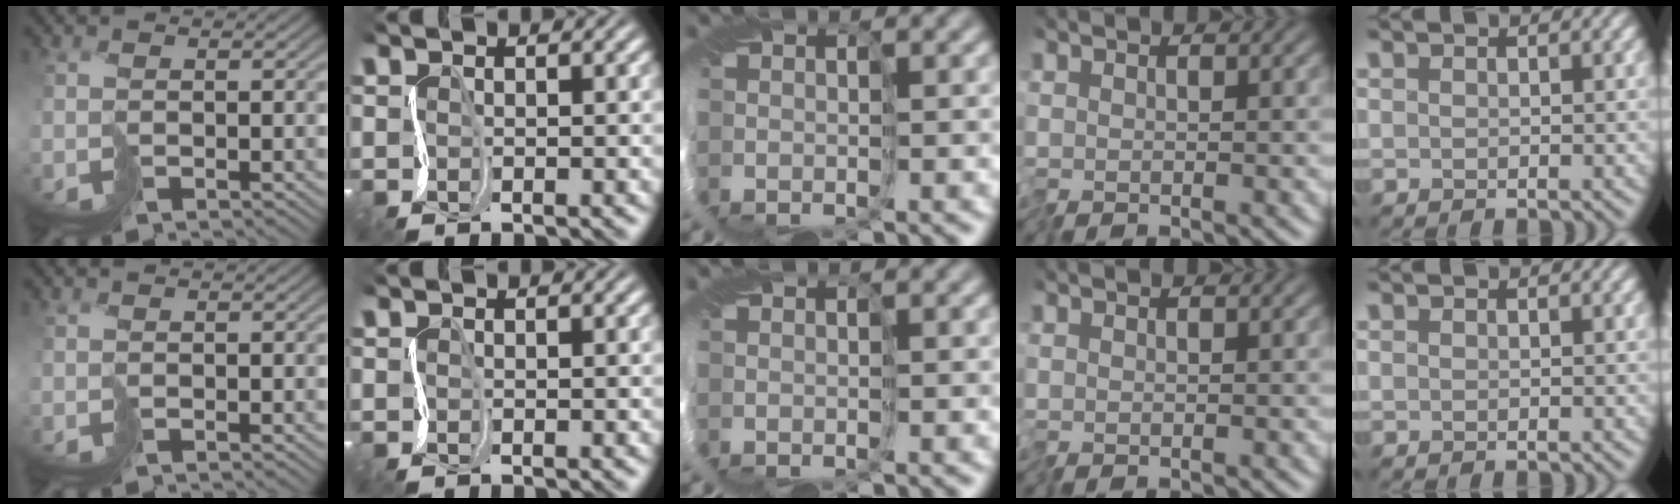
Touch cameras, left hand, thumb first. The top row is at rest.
{}